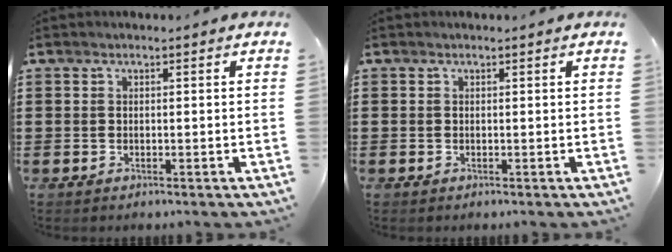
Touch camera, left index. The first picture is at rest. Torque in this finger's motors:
{"motor_torque": [-1.15, 0.99, -0.43, -0.21]}